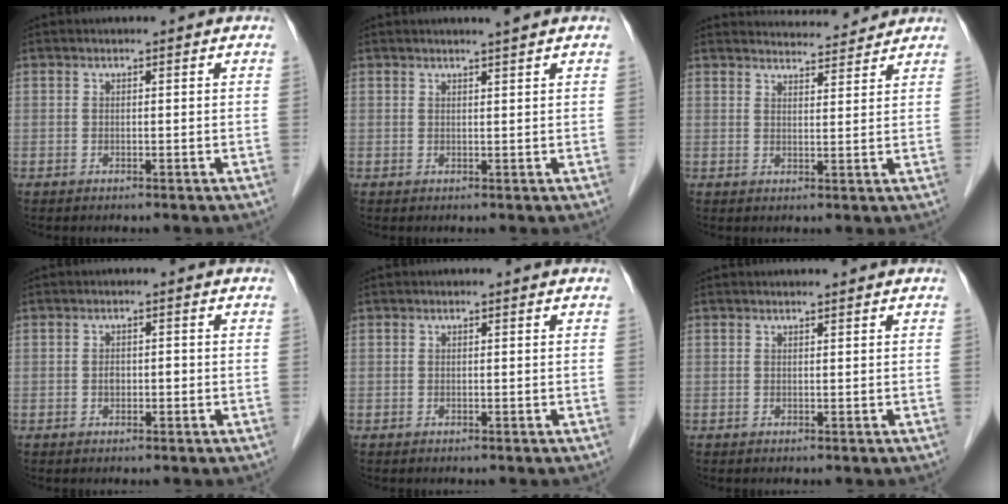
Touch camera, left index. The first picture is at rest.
{"total": 1.5, "force": [1.3, -0.5, 0.5], "torque": [-0.012, -0.005, 0.025]}
{"total": 6.6, "force": [6.5, 0.7, 0.6], "torque": [-0.012, 0.013, 0.084]}
{"total": 1.3, "force": [-0.3, 0.9, 0.9], "torque": [-0.016, 0.003, -0.004]}
{"total": 0.0}
{"total": 0.8, "force": [0.8, 0.0, 0.2], "torque": [-0.006, 0.009, 0.015]}